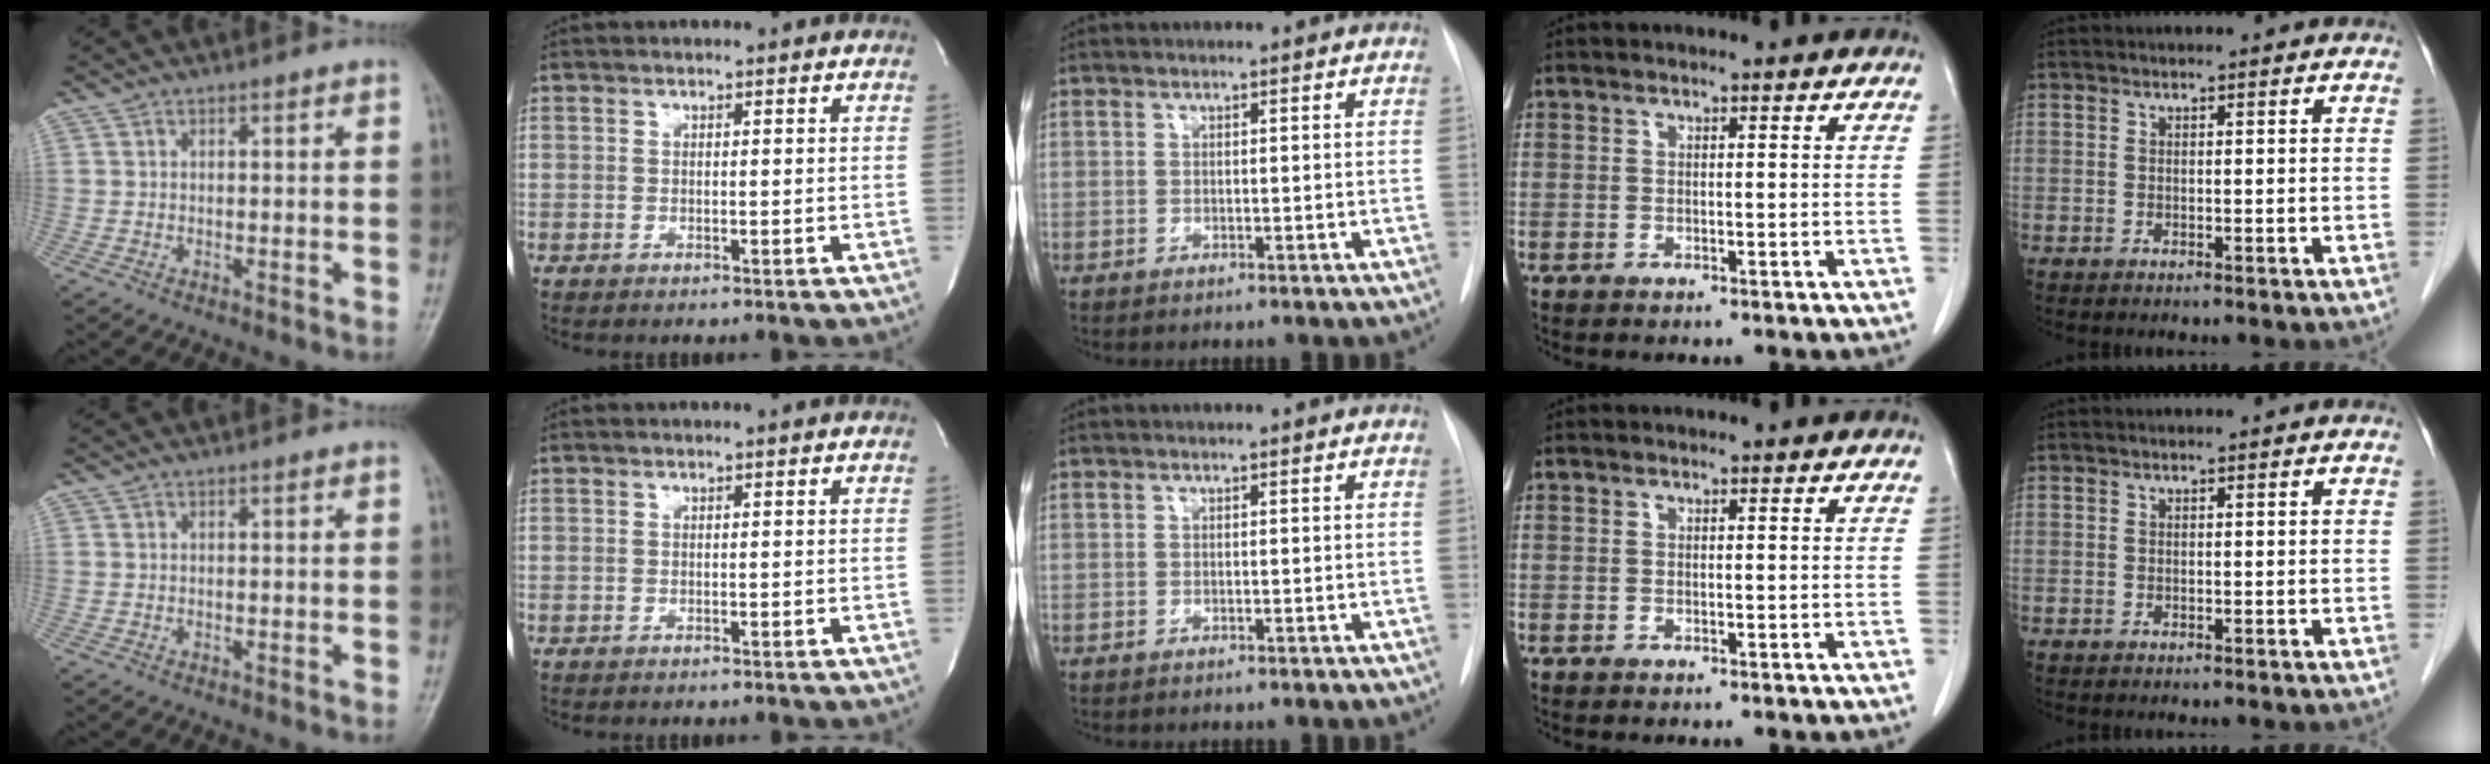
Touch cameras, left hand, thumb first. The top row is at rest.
{}